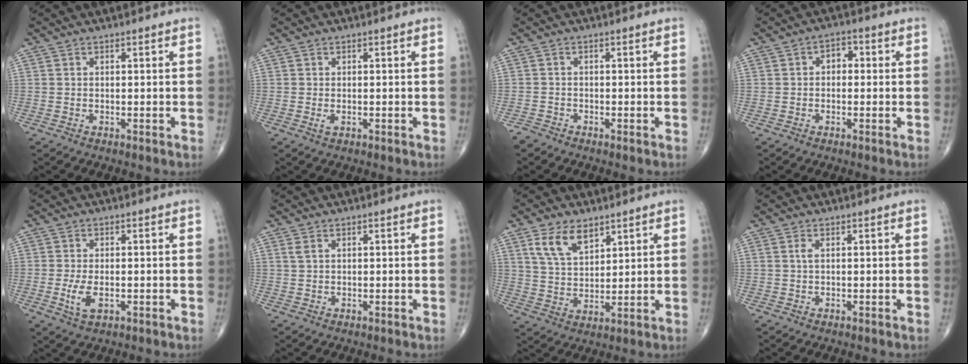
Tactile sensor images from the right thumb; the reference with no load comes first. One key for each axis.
{"total": 0.9, "fx": -0.2, "fy": 0.5, "fz": 0.7, "tx": -0.013, "ty": 0.000, "tz": -0.003}
{"total": 1.3, "fx": -1.2, "fy": 0.4, "fz": -0.1, "tx": 0.003, "ty": -0.002, "tz": -0.029}
{"total": 3.5, "fx": 0.2, "fy": 2.4, "fz": 2.5, "tx": -0.020, "ty": 0.015, "tz": -0.004}
{"total": 4.2, "fx": -1.0, "fy": 2.1, "fz": 3.5, "tx": -0.072, "ty": -0.006, "tz": -0.015}
{"total": 1.1, "fx": 0.5, "fy": 0.5, "fz": 0.7, "tx": -0.020, "ty": 0.010, "tz": 0.015}
{"total": 8.1, "fx": 4.8, "fy": 4.3, "fz": 4.9, "tx": -0.075, "ty": -0.025, "tz": 0.097}
{"total": 1.0, "fx": 0.3, "fy": 0.3, "fz": 0.9, "tx": -0.024, "ty": 0.005, "tz": 0.007}